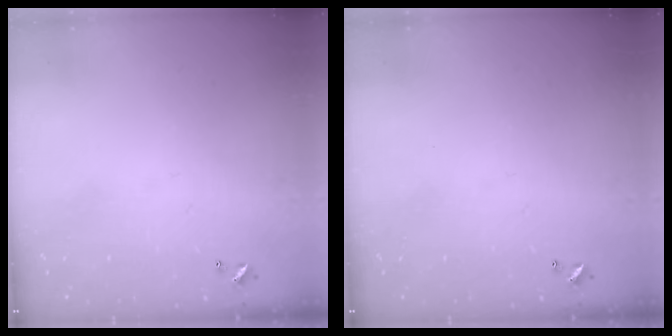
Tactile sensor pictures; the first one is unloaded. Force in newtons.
{"total": 0.0}